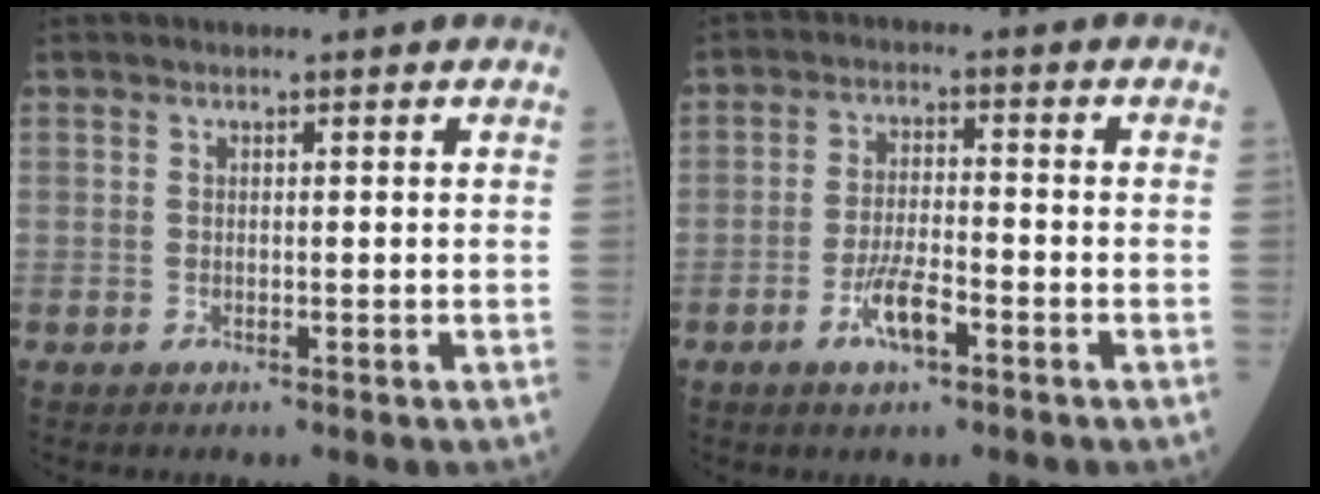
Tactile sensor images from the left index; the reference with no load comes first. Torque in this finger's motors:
{"motor_torque": [0.64, 0.35, 0.14, 0.04]}